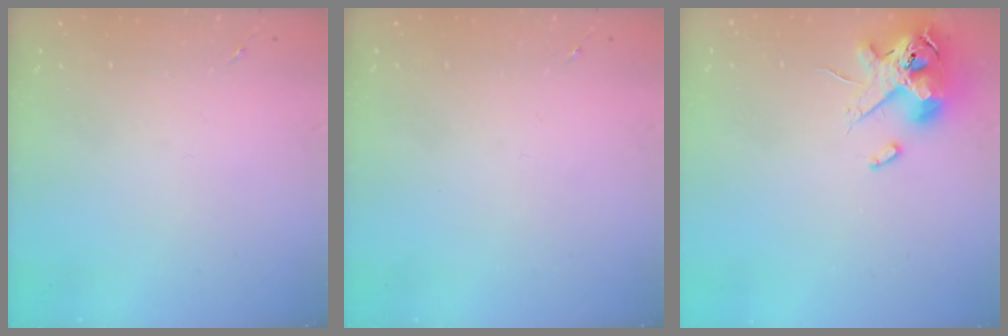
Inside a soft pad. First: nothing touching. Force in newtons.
{"total": 0.0}
{"total": 13.3, "press": 13.1, "slide": 2.1}